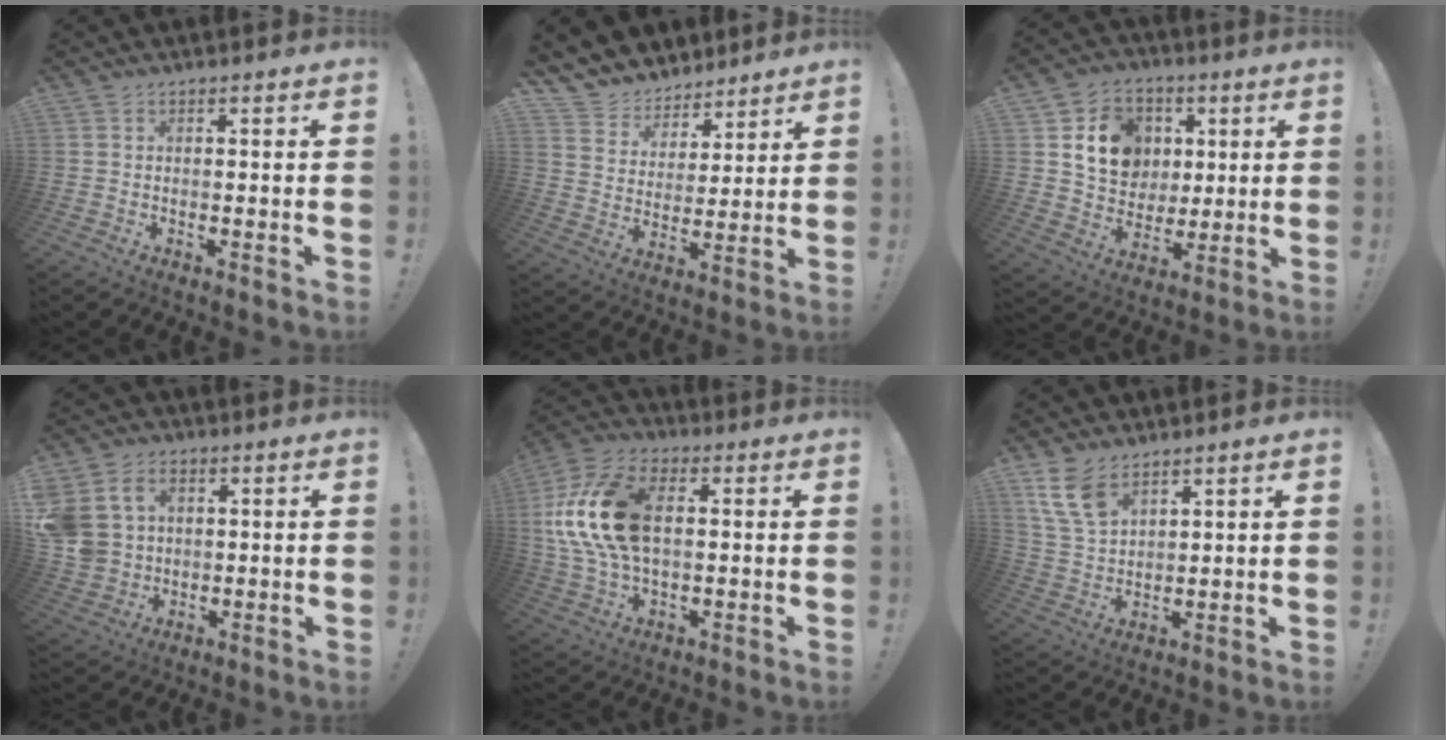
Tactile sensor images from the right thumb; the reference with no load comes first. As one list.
[{"total": 8.4, "force": [6.3, 5.5, 0.5], "torque": [-0.017, -0.061, 0.125]}, {"total": 14.7, "force": [4.2, 12.5, 6.4], "torque": [-0.088, -0.010, 0.093]}, {"total": 11.3, "force": [3.8, 9.1, 5.5], "torque": [-0.116, -0.008, 0.080]}, {"total": 20.1, "force": [2.5, 12.3, 15.7], "torque": [-0.293, 0.007, 0.049]}, {"total": 9.4, "force": [6.2, 4.7, 5.3], "torque": [-0.107, -0.029, 0.121]}]